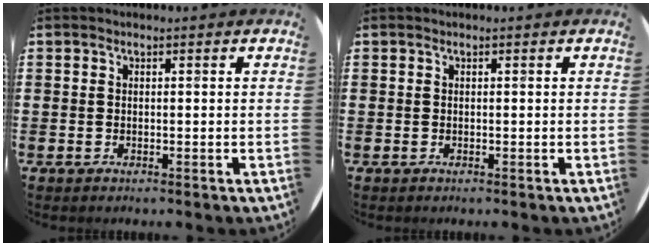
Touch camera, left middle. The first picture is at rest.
{"total": 0.0}